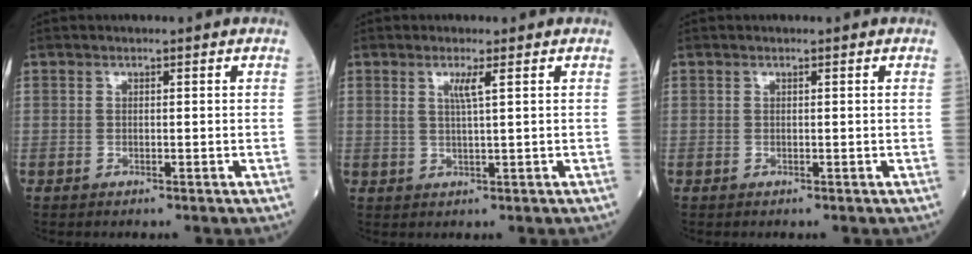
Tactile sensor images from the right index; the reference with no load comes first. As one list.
[{"total": 2.5, "force": [1.1, -0.3, 2.2], "torque": [-0.047, -0.004, 0.020]}, {"total": 0.0}]